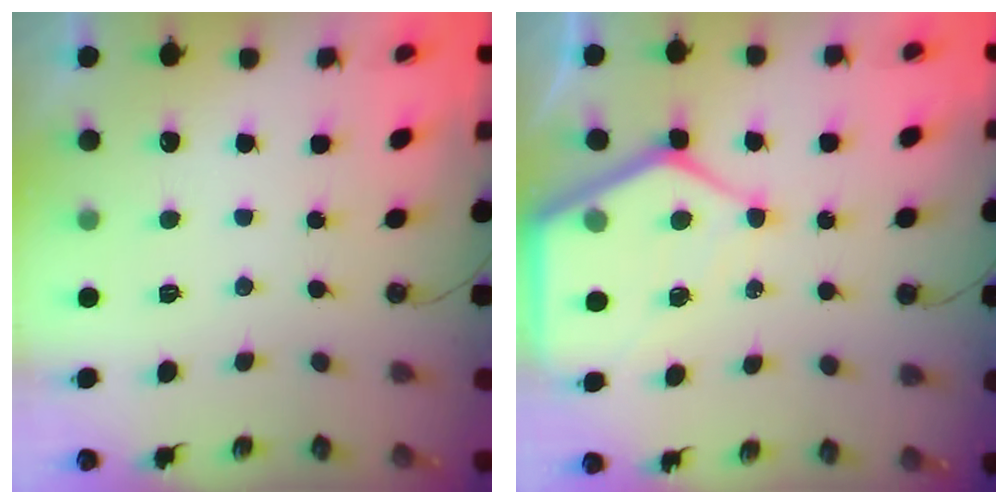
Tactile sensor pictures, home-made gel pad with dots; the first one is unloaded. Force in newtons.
{"total": 11.0, "press": 11.0, "slide": 0.9}